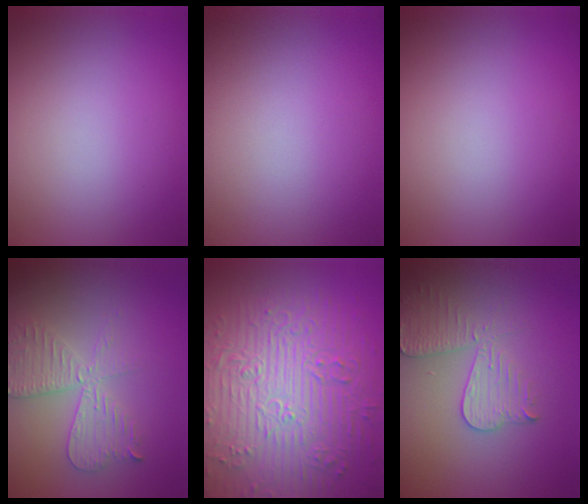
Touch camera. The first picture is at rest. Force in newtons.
{"total": 0.0}
{"total": 0.0}
{"total": 3.7, "press": 3.6, "slide": 0.6}
{"total": 11.3, "press": 7.5, "slide": 8.4}
{"total": 3.5, "press": 3.5, "slide": 0.3}